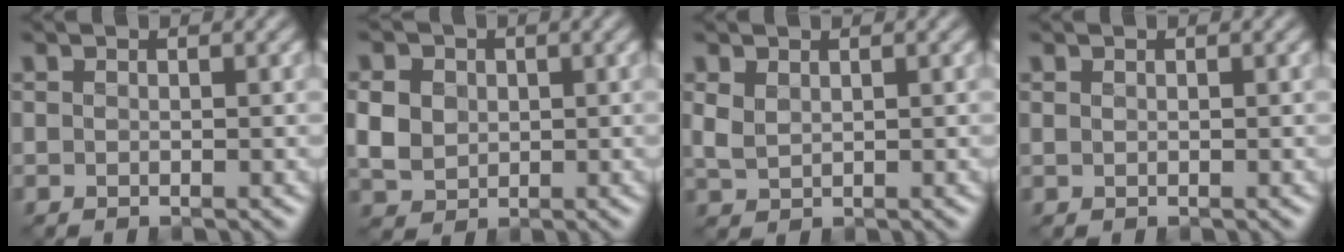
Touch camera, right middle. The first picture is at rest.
{"total": 3.6, "force": [0.4, 3.1, 1.8], "torque": [-0.047, -0.001, 0.007]}
{"total": 1.6, "force": [0.7, 1.0, 1.0], "torque": [-0.028, -0.003, 0.020]}
{"total": 0.0}